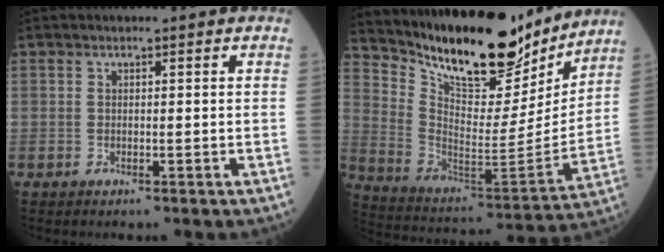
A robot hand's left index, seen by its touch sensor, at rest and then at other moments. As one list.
[{"total": 20.9, "force": [18.2, 5.7, 8.5], "torque": [-0.153, -0.034, 0.292]}]